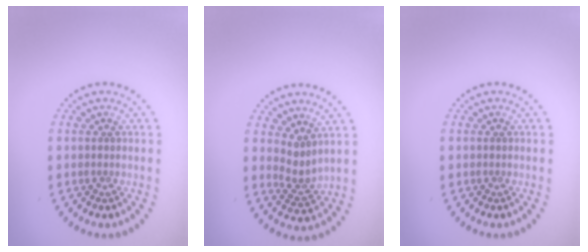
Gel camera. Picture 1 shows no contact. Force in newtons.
{"total": 2.0, "press": 1.5, "slide": 1.4}
{"total": 0.0}